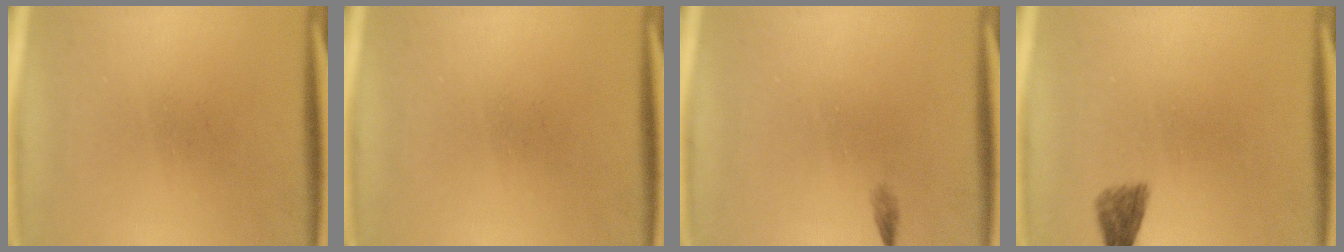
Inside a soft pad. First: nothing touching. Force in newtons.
{"total": 0.0}
{"total": 0.6}
{"total": 2.4}